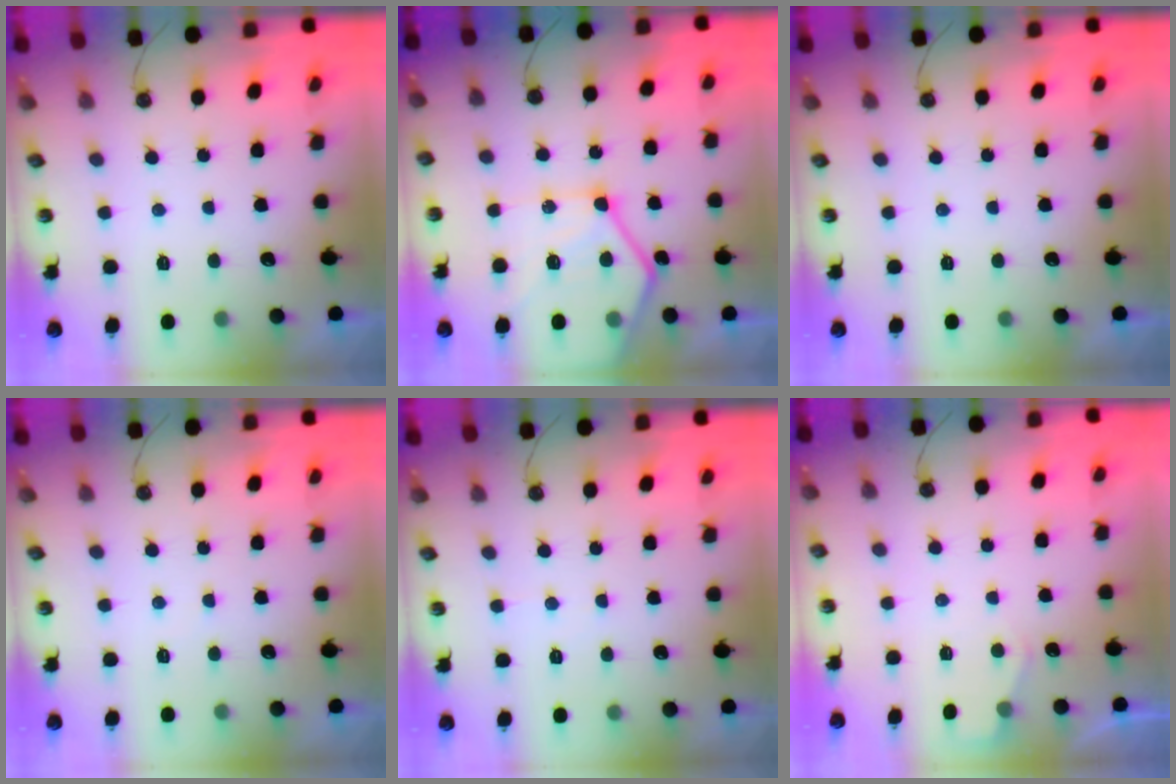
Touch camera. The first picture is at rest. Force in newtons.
{"total": 18.3, "press": 18.3, "slide": 1.6}
{"total": 0.0}
{"total": 2.8, "press": 2.7, "slide": 0.4}
{"total": 3.2, "press": 3.1, "slide": 0.5}
{"total": 3.7, "press": 3.7, "slide": 0.5}